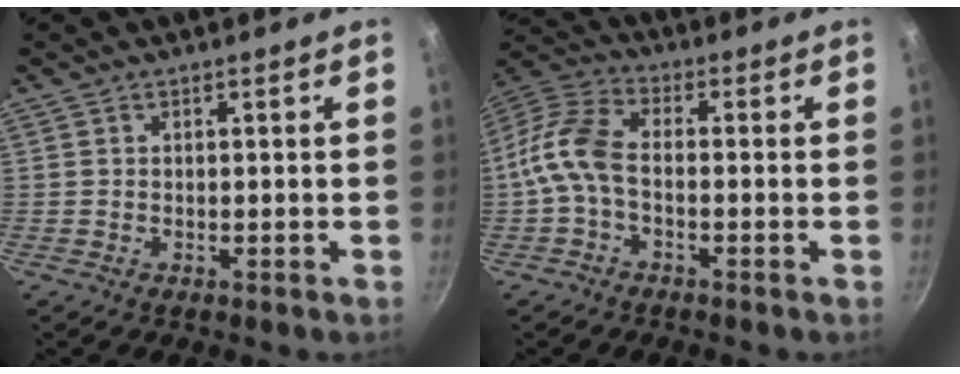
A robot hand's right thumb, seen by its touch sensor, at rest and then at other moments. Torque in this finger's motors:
{"motor_torque": [-0.34, 0.74, -0.12, 0.20, 0.25]}